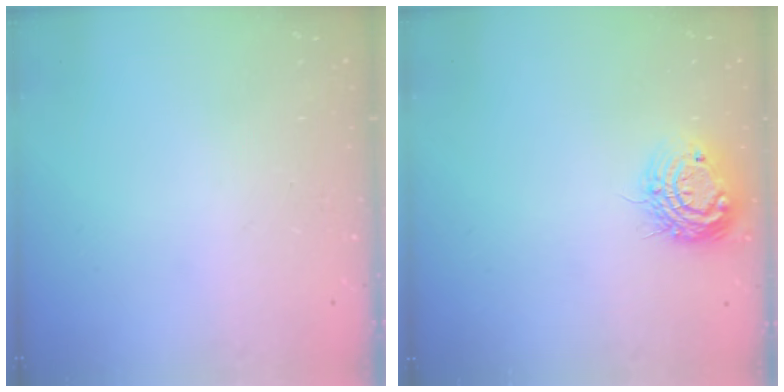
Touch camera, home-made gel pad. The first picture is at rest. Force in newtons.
{"total": 11.0, "press": 10.9, "slide": 0.8}